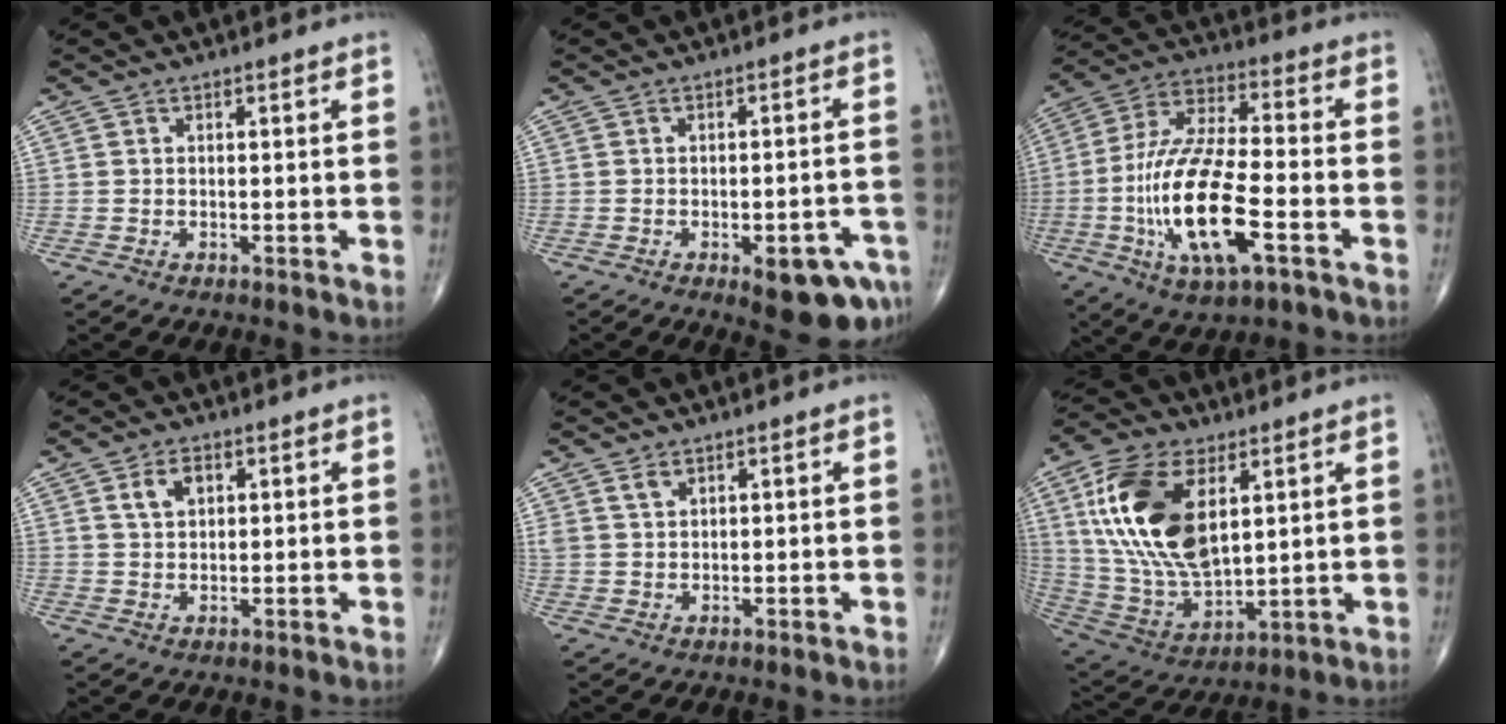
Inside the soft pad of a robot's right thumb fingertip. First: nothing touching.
{"total": 9.5, "force": [-5.0, 3.3, 7.4], "torque": [-0.072, 0.022, -0.055]}
{"total": 19.7, "force": [-5.7, 7.1, 17.5], "torque": [-0.354, 0.025, -0.099]}
{"total": 4.1, "force": [1.8, 2.6, 2.7], "torque": [-0.040, -0.003, 0.034]}
{"total": 2.1, "force": [1.5, 1.2, 0.9], "torque": [-0.012, -0.007, 0.033]}
{"total": 21.2, "force": [6.5, 11.1, 16.9], "torque": [-0.324, -0.025, 0.126]}